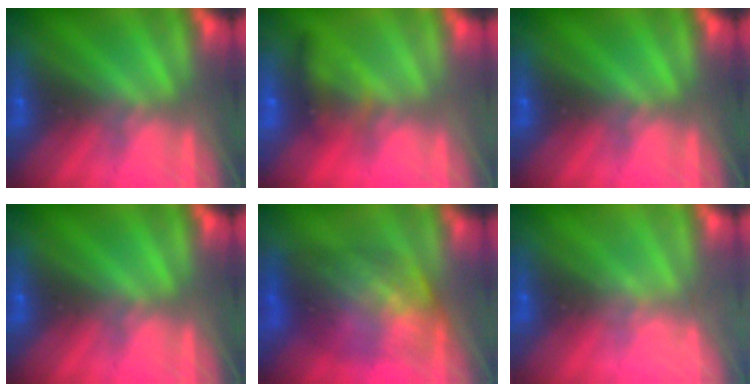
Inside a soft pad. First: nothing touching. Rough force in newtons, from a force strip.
{"total": 6.5}
{"total": 0.0}
{"total": 0.0}
{"total": 6.0}
{"total": 2.1}